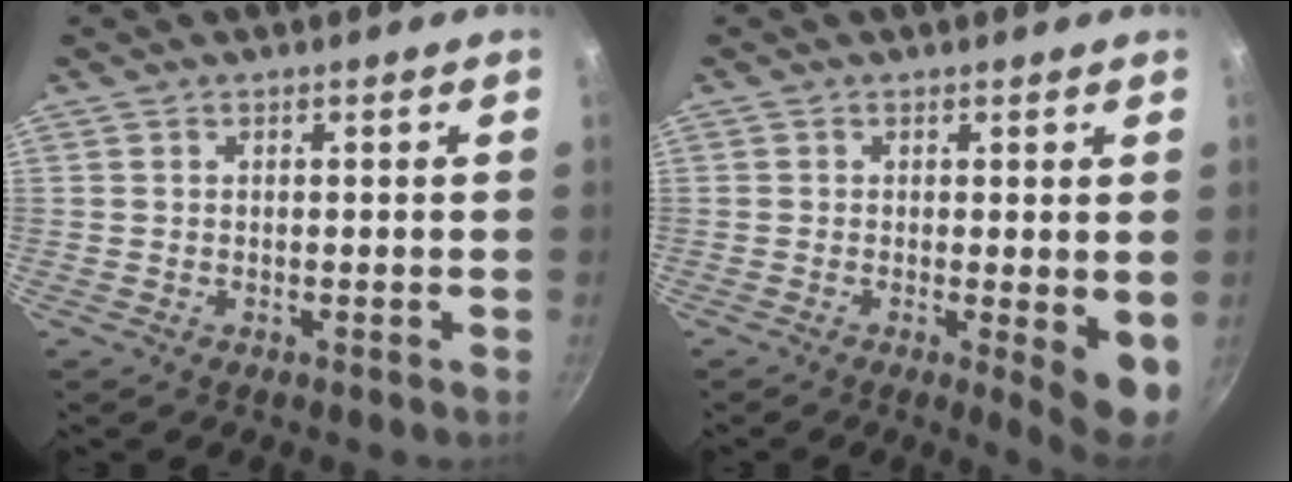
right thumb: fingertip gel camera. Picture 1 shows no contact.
{"total": 5.8, "force": [-0.4, 1.5, 5.6], "torque": [-0.068, -0.014, -0.004]}